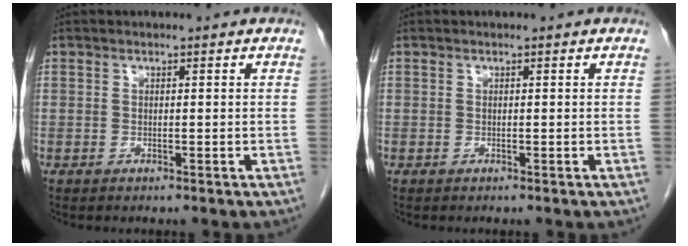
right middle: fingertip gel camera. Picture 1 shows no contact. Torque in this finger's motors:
{"motor_torque": [0.00, 0.00, 0.00, 0.00]}